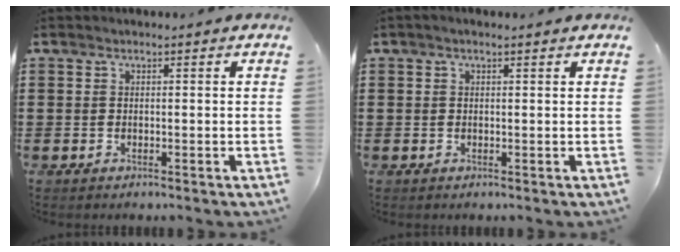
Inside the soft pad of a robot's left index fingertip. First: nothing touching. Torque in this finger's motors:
{"motor_torque": [0.47, -0.51, 0.16, 0.04]}